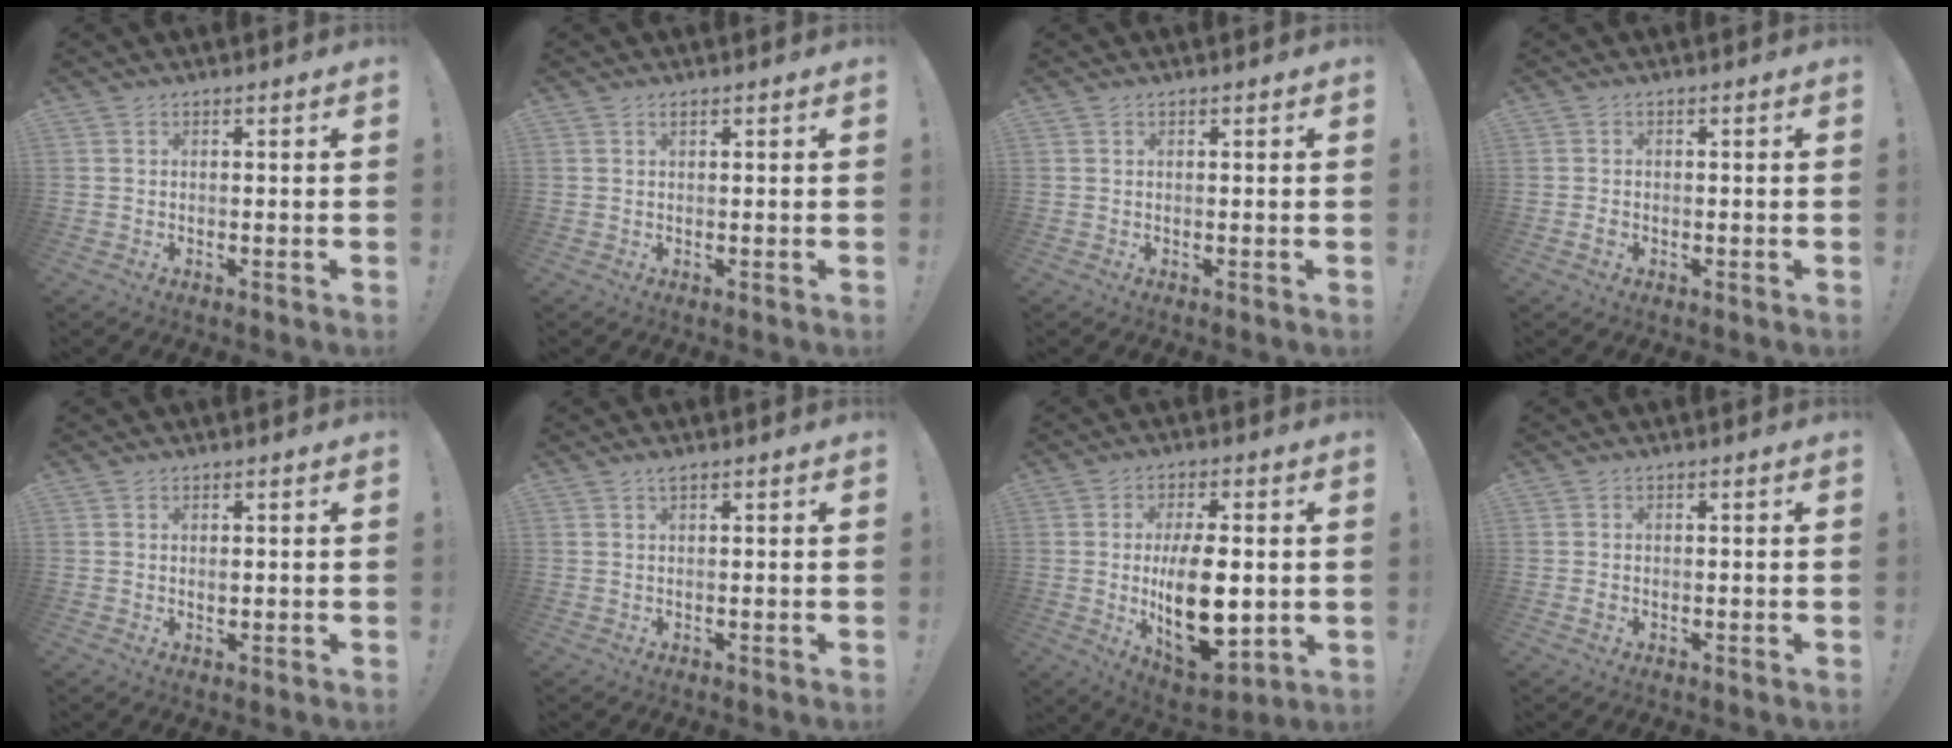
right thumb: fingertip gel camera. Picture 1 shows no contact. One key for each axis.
{"total": 0.7, "fx": 0.5, "fy": 0.1, "fz": 0.4, "tx": -0.002, "ty": -0.002, "tz": 0.008}
{"total": 0.0}
{"total": 1.5, "fx": -0.4, "fy": 1.1, "fz": 0.8, "tx": -0.005, "ty": 0.001, "tz": -0.009}
{"total": 1.0, "fx": 0.4, "fy": 0.8, "fz": 0.5, "tx": 0.007, "ty": -0.004, "tz": 0.003}
{"total": 1.2, "fx": 0.8, "fy": 0.3, "fz": 0.8, "tx": -0.016, "ty": 0.000, "tz": 0.014}
{"total": 18.0, "fx": -0.7, "fy": 9.1, "fz": 15.5, "tx": -0.253, "ty": -0.015, "tz": -0.002}
{"total": 1.1, "fx": 0.0, "fy": 0.9, "fz": 0.5, "tx": 0.000, "ty": 0.001, "tz": -0.002}